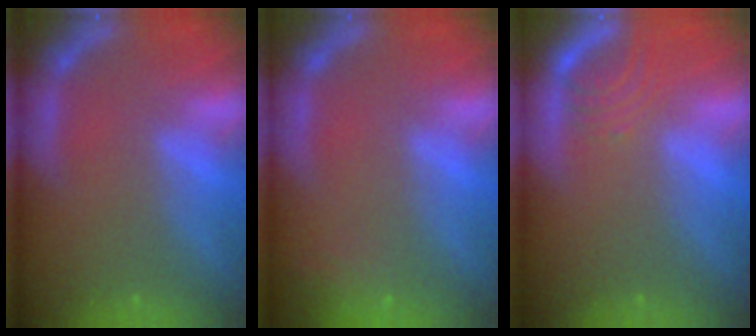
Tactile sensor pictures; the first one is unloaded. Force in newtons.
{"total": 3.0}
{"total": 3.0}